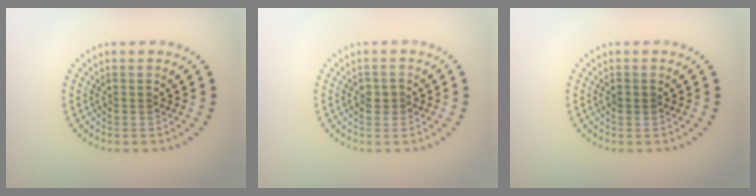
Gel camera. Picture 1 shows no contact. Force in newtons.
{"total": 1.2, "press": 1.2, "slide": 0.1}
{"total": 0.8, "press": 0.8, "slide": 0.1}